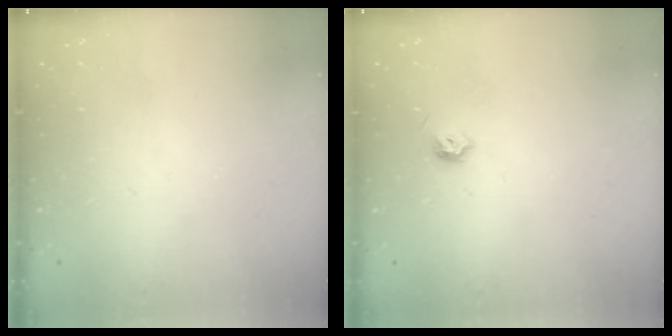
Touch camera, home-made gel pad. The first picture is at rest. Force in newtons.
{"total": 3.7, "press": 3.6, "slide": 0.9}